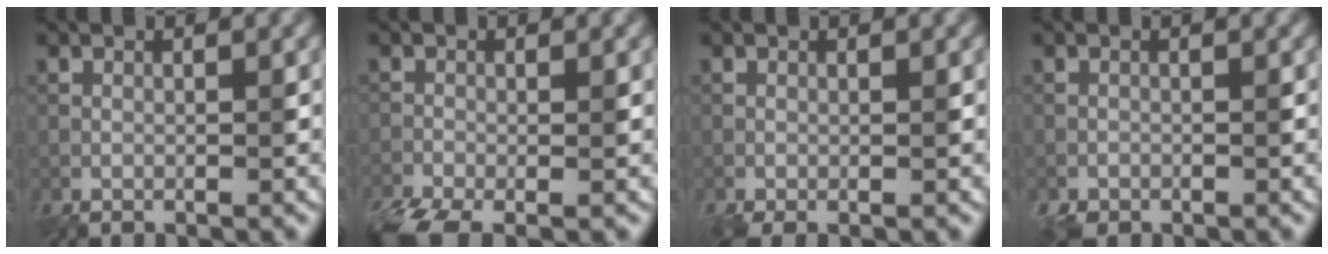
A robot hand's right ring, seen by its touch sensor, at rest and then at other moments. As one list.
[{"total": 5.2, "force": [-3.6, 1.9, 3.2], "torque": [-0.073, -0.020, -0.070]}, {"total": 1.4, "force": [-0.6, 0.4, 1.1], "torque": [-0.026, -0.007, -0.012]}, {"total": 1.7, "force": [-1.4, 0.8, 0.5], "torque": [-0.011, -0.006, -0.027]}]